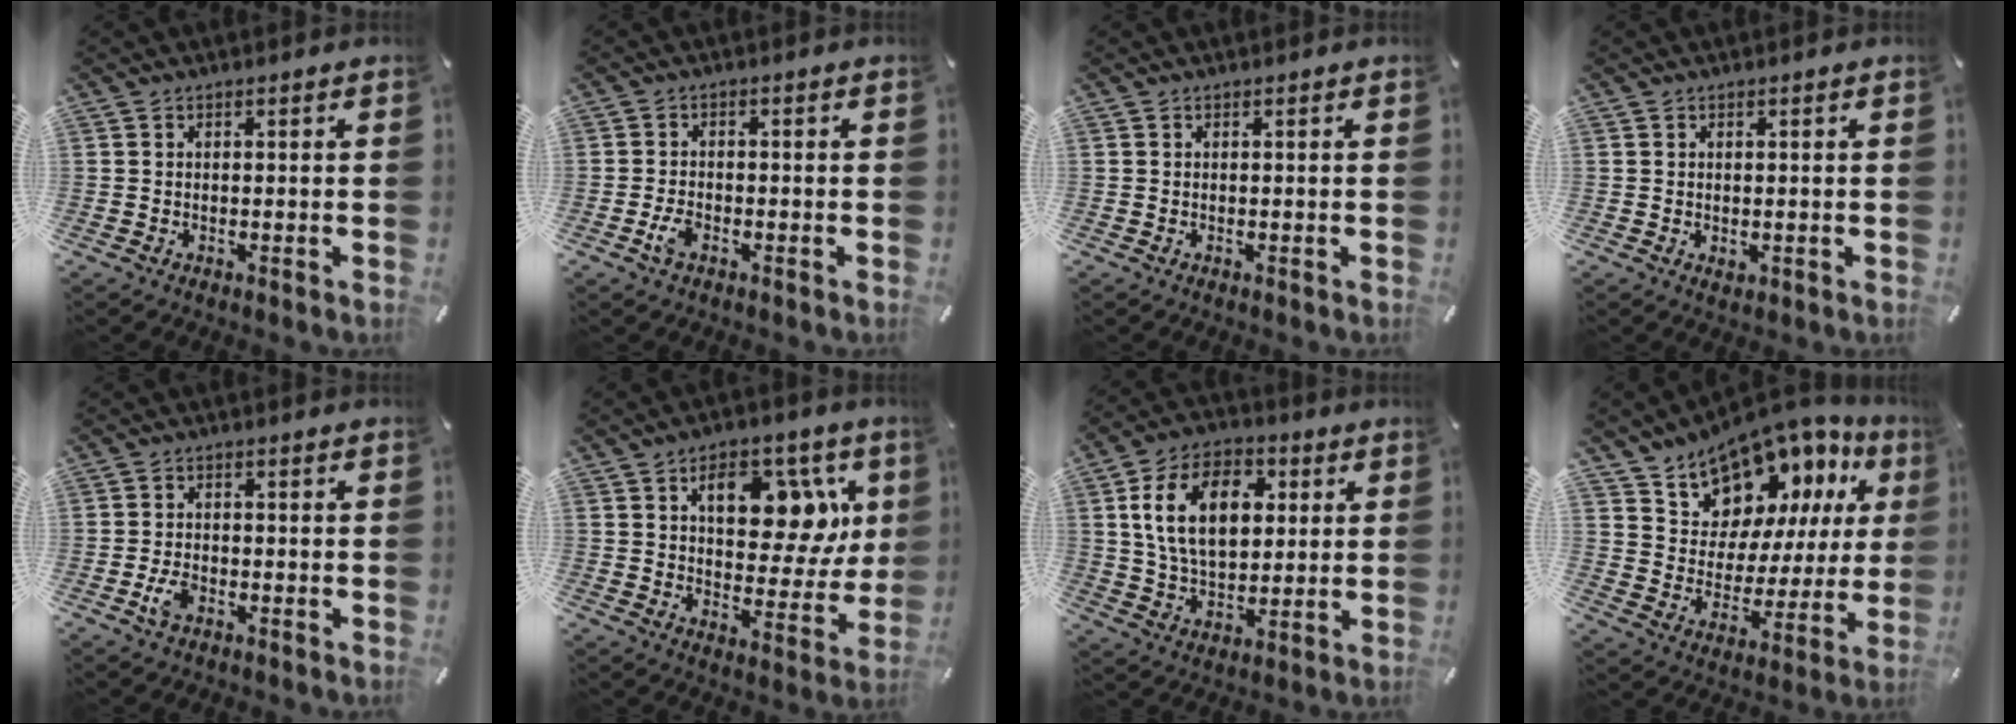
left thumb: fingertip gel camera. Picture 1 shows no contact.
{"total": 3.1, "force": [-1.5, 1.7, 2.1], "torque": [-0.057, -0.001, -0.033]}
{"total": 0.0}
{"total": 0.9, "force": [0.0, 0.7, 0.5], "torque": [-0.009, 0.004, 0.000]}
{"total": 3.7, "force": [-1.6, 2.2, 2.5], "torque": [-0.062, 0.001, -0.033]}
{"total": 15.2, "force": [6.2, 8.9, 10.6], "torque": [-0.128, -0.028, 0.102]}
{"total": 16.1, "force": [4.0, 10.7, 11.3], "torque": [-0.219, 0.010, 0.067]}
{"total": 13.3, "force": [11.7, 6.2, 1.3], "torque": [-0.029, -0.128, 0.208]}